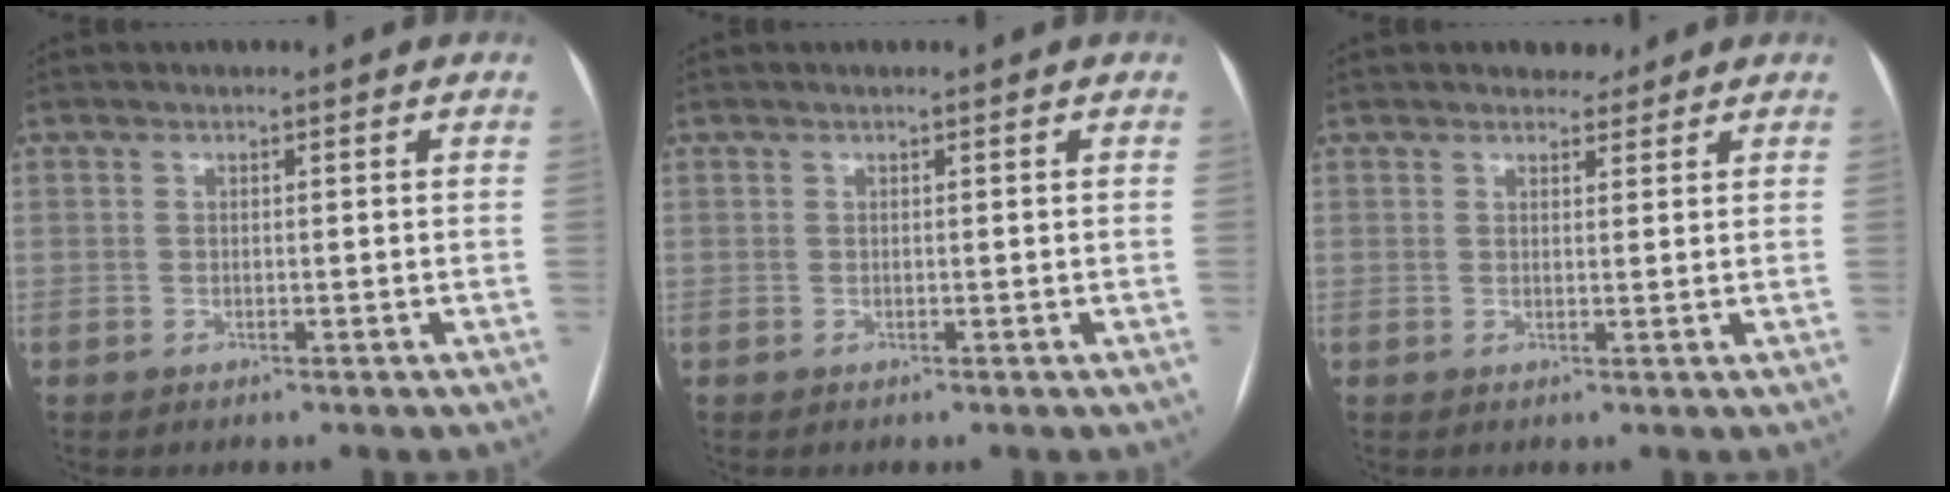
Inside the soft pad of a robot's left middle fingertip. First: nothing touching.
{"total": 0.0}
{"total": 2.8, "force": [2.3, 1.3, 0.7], "torque": [-0.008, 0.005, 0.032]}